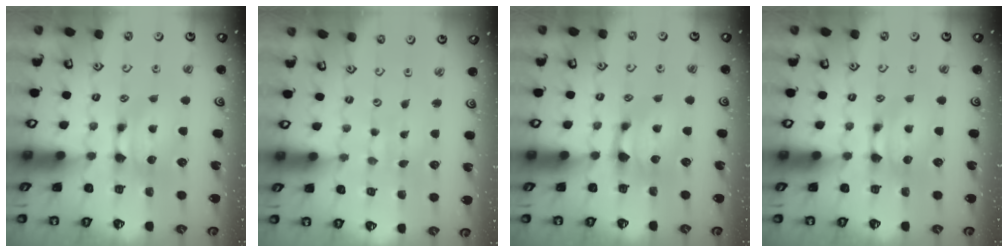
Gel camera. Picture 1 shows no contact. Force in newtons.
{"total": 7.0, "press": 7.0, "slide": 0.5}
{"total": 1.0, "press": 0.5, "slide": 0.8}
{"total": 0.0}